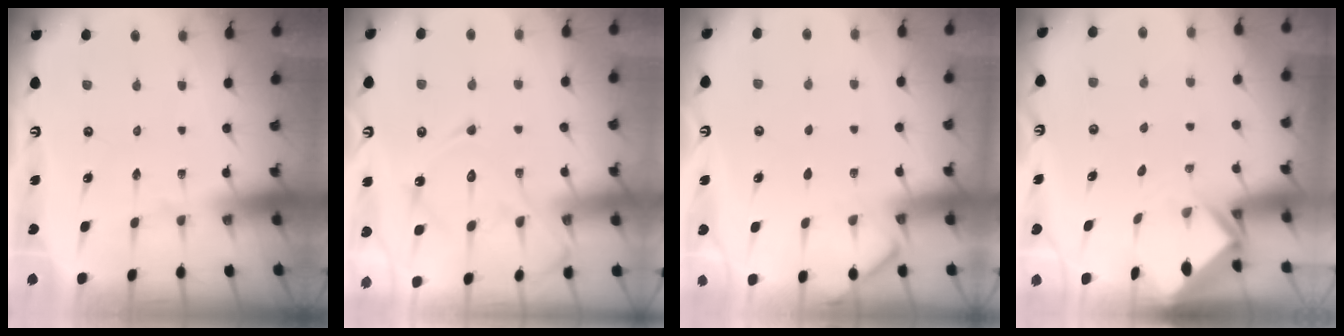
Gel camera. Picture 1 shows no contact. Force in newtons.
{"total": 14.1, "press": 14.1, "slide": 0.8}
{"total": 3.7, "press": 3.7, "slide": 0.5}
{"total": 2.5, "press": 2.5, "slide": 0.2}